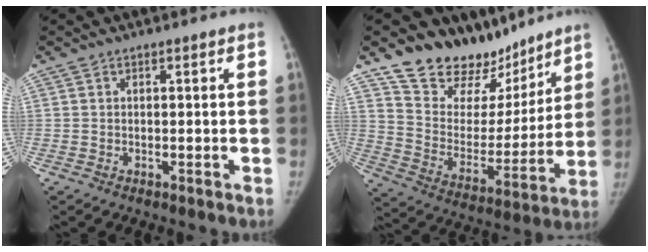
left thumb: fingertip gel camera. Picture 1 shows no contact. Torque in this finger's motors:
{"motor_torque": [0.12, 0.13, 0.60, -0.16, -0.04]}